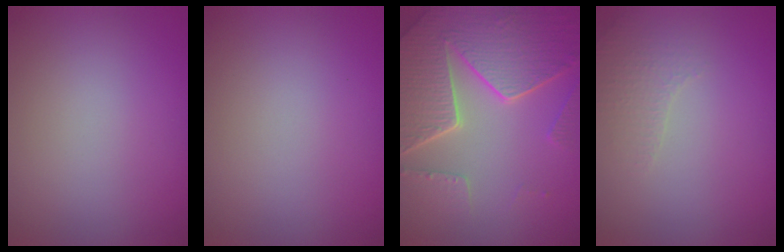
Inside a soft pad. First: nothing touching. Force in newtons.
{"total": 0.0}
{"total": 8.3, "press": 6.1, "slide": 5.6}
{"total": 2.0, "press": 1.9, "slide": 0.5}